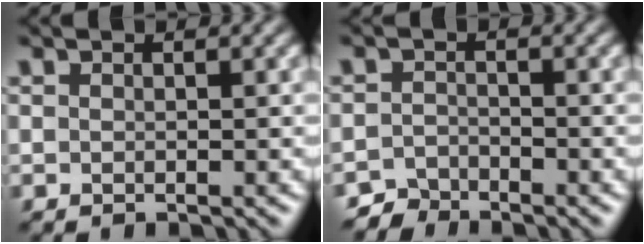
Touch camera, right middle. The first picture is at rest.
{"total": 2.1, "force": [-2.0, 0.5, -0.1], "torque": [0.005, 0.005, -0.042]}